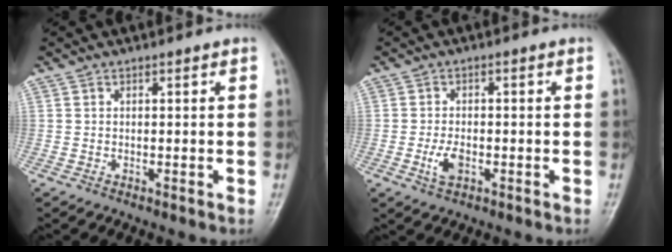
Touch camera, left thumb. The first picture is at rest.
{"total": 3.6, "force": [-1.4, 1.9, 2.7], "torque": [-0.056, 0.005, -0.023]}